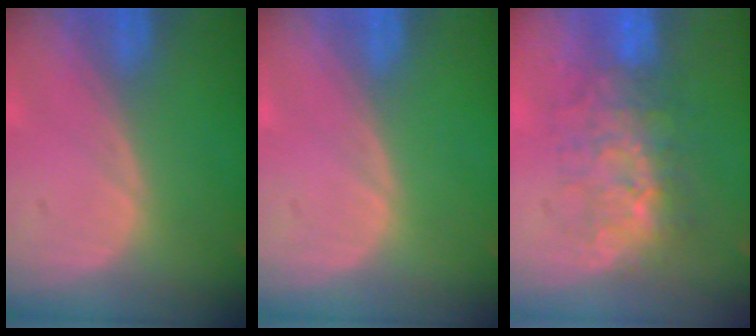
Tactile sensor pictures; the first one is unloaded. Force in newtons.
{"total": 0.0}
{"total": 7.9, "press": 7.6, "slide": 2.2}